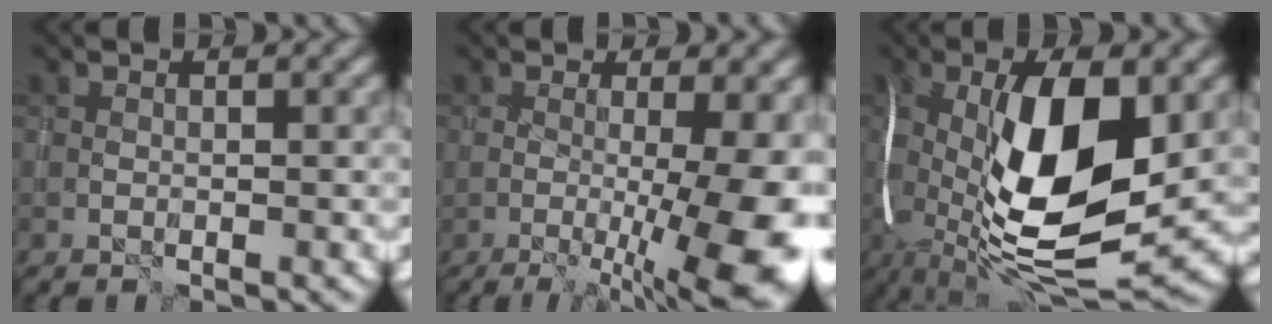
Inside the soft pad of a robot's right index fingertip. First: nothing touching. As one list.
[{"total": 12.8, "force": [-1.8, 3.8, 12.1], "torque": [-0.129, -0.009, -0.024]}, {"total": 15.5, "force": [-0.9, 6.4, 14.1], "torque": [-0.263, -0.005, -0.022]}]